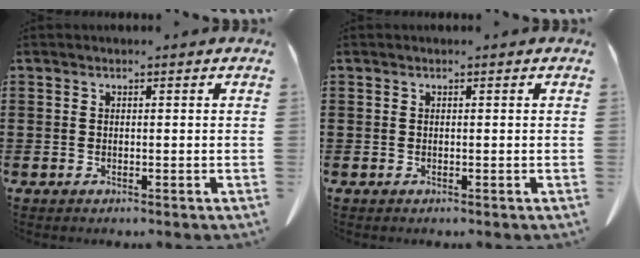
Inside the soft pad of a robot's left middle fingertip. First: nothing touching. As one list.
[{"total": 0.0}]